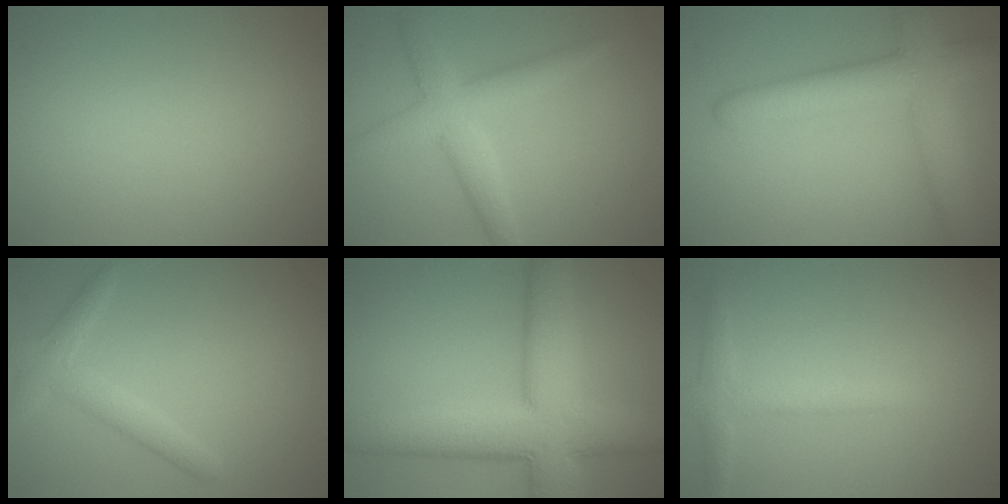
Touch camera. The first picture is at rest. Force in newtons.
{"total": 3.9, "press": 3.9, "slide": 0.1}
{"total": 6.2, "press": 6.2, "slide": 0.3}
{"total": 2.4, "press": 2.4, "slide": 0.2}
{"total": 9.9, "press": 9.8, "slide": 0.7}
{"total": 2.4, "press": 2.4, "slide": 0.1}